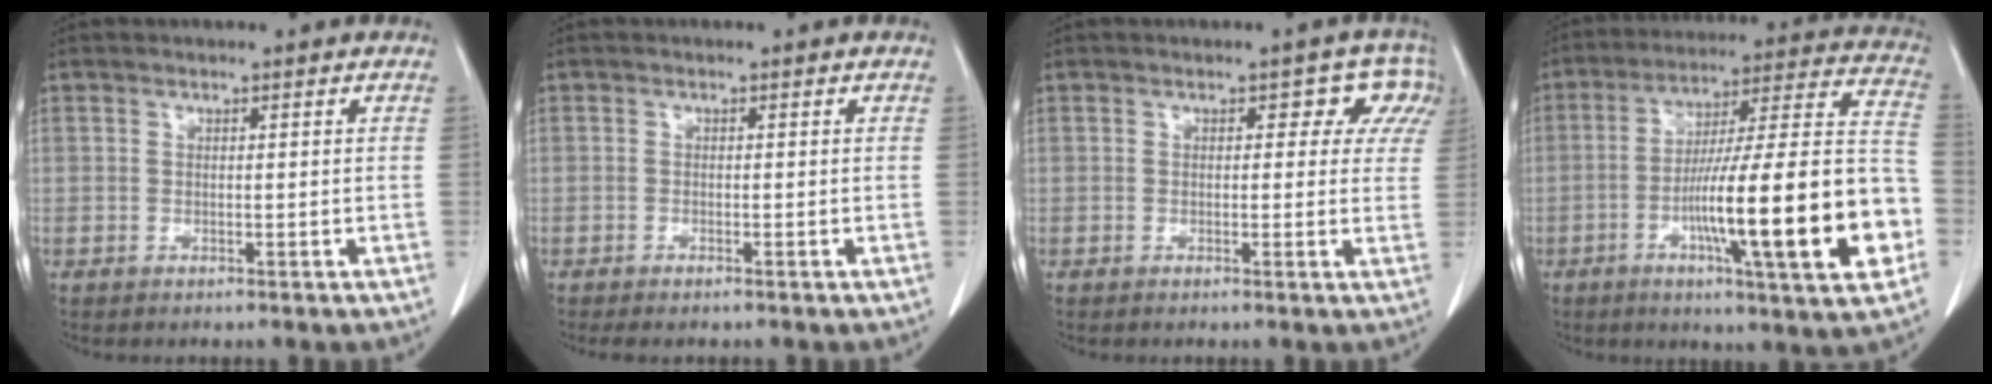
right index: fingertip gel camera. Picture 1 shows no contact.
{"total": 2.0, "force": [-1.7, 0.2, 1.0], "torque": [-0.012, -0.004, -0.021]}
{"total": 4.6, "force": [2.1, 3.2, 2.5], "torque": [-0.003, 0.010, 0.006]}
{"total": 24.2, "force": [-7.0, 1.4, 23.1], "torque": [-0.311, 0.004, -0.110]}